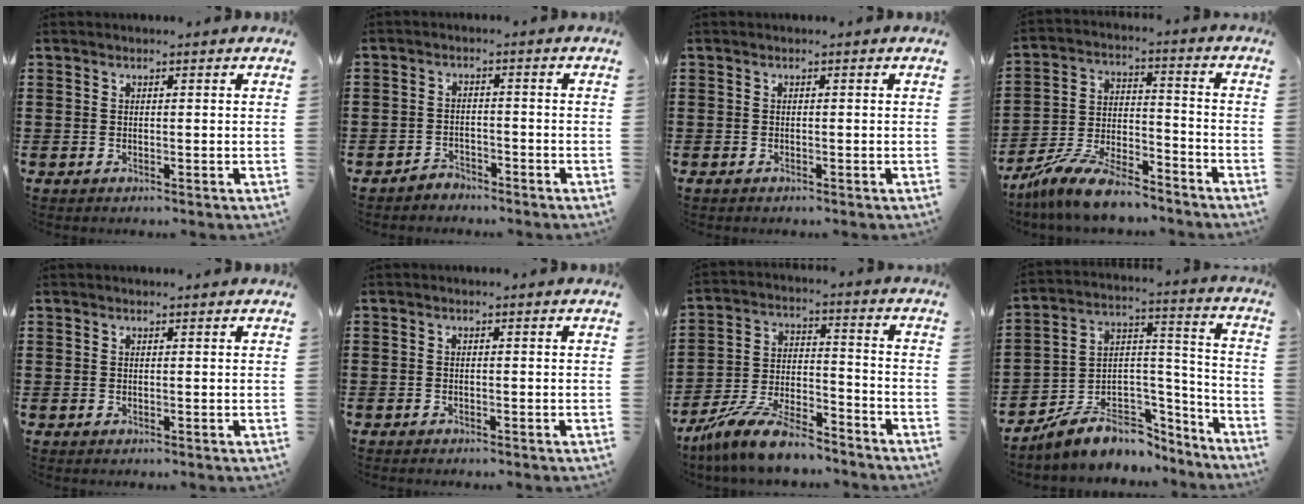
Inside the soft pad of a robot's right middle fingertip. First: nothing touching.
{"total": 2.7, "force": [-2.6, 0.8, -0.3], "torque": [-0.003, 0.004, -0.059]}
{"total": 0.5, "force": [-0.4, 0.2, 0.2], "torque": [-0.005, -0.002, -0.008]}
{"total": 9.8, "force": [-8.7, 1.7, 4.2], "torque": [-0.084, 0.019, -0.170]}
{"total": 0.0}
{"total": 0.7, "force": [-0.7, 0.2, 0.1], "torque": [-0.004, 0.000, -0.015]}
{"total": 10.1, "force": [-8.8, 1.7, 4.7], "torque": [-0.092, 0.022, -0.173]}
{"total": 6.8, "force": [-5.5, 3.7, 1.5], "torque": [-0.038, 0.005, -0.103]}